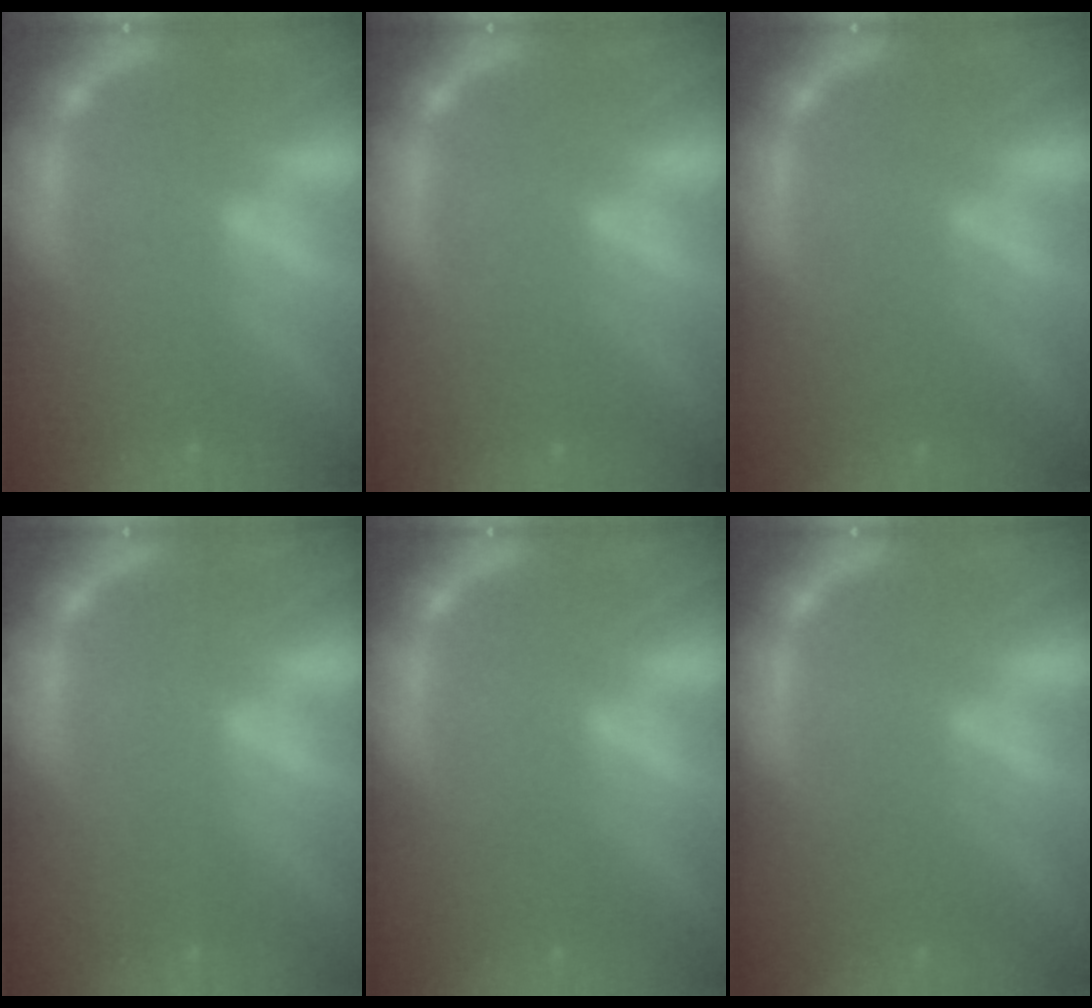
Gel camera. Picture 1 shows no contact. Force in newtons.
{"total": 2.0}
{"total": 2.5}
{"total": 1.0}
{"total": 1.5}
{"total": 2.5}